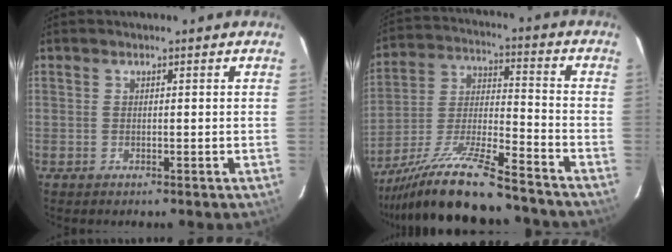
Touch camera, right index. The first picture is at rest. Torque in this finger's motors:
{"motor_torque": [1.05, -1.09, 0.72, 0.16]}